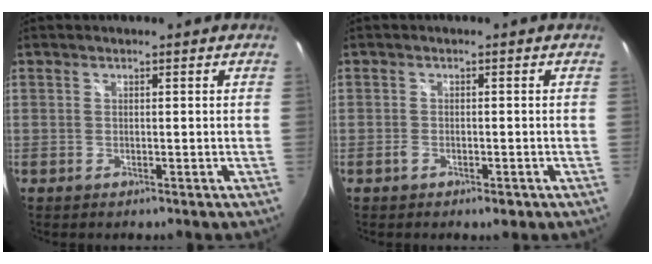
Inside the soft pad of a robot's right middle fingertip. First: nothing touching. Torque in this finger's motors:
{"motor_torque": [0.67, -0.37, 0.01, 0.00]}